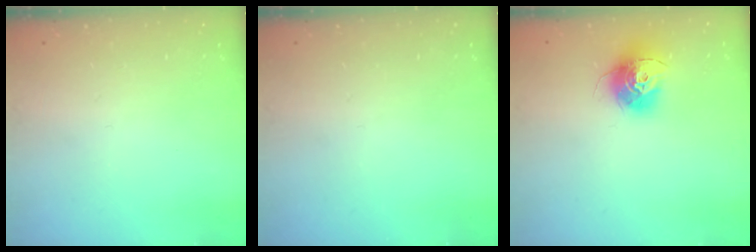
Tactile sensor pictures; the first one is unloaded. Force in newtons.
{"total": 0.0}
{"total": 13.0, "press": 13.0, "slide": 1.0}